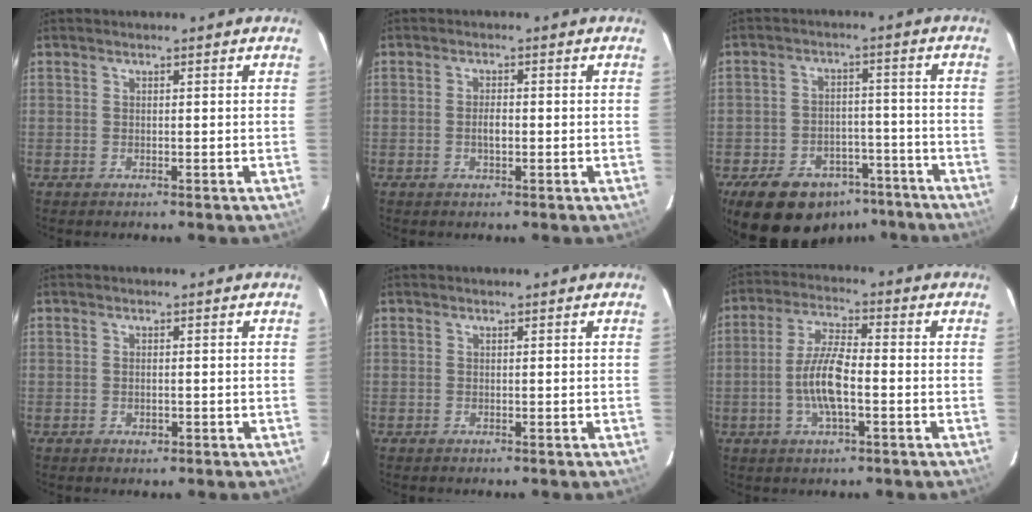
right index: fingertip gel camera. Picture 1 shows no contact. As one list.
[{"total": 2.2, "force": [-0.4, 0.9, 2.0], "torque": [-0.037, 0.002, -0.008]}, {"total": 16.8, "force": [-11.5, 10.0, 7.0], "torque": [-0.155, 0.024, -0.146]}, {"total": 1.2, "force": [-0.3, 0.8, 0.8], "torque": [-0.014, 0.001, -0.004]}, {"total": 0.0}, {"total": 8.6, "force": [-2.1, 2.4, 8.0], "torque": [-0.162, 0.005, -0.043]}]